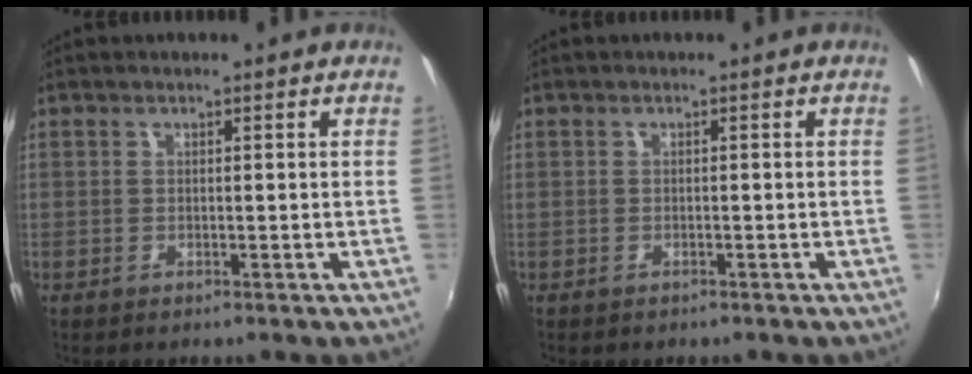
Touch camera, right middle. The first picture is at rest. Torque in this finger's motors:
{"motor_torque": [-0.74, -0.06, -0.40, -0.13]}